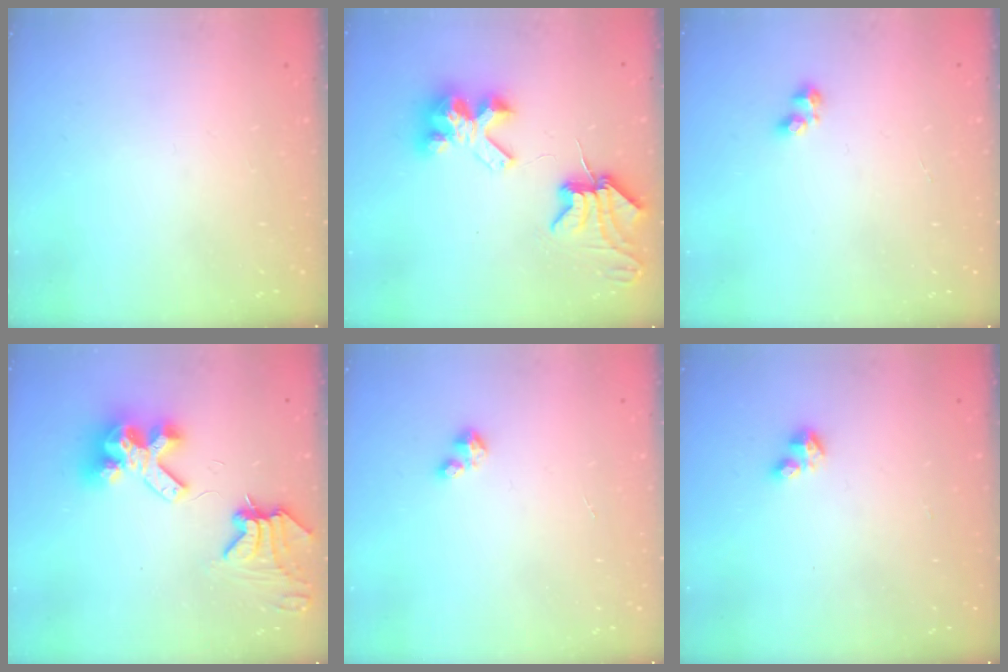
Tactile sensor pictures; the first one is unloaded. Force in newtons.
{"total": 8.8, "press": 8.8, "slide": 1.1}
{"total": 2.4, "press": 2.3, "slide": 0.8}
{"total": 11.6, "press": 11.5, "slide": 0.9}
{"total": 1.7, "press": 1.7, "slide": 0.2}
{"total": 2.9, "press": 2.8, "slide": 0.6}